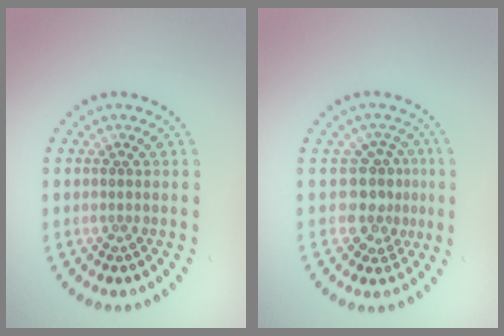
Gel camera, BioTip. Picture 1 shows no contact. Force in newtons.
{"total": 3.2, "press": 2.6, "slide": 1.8}